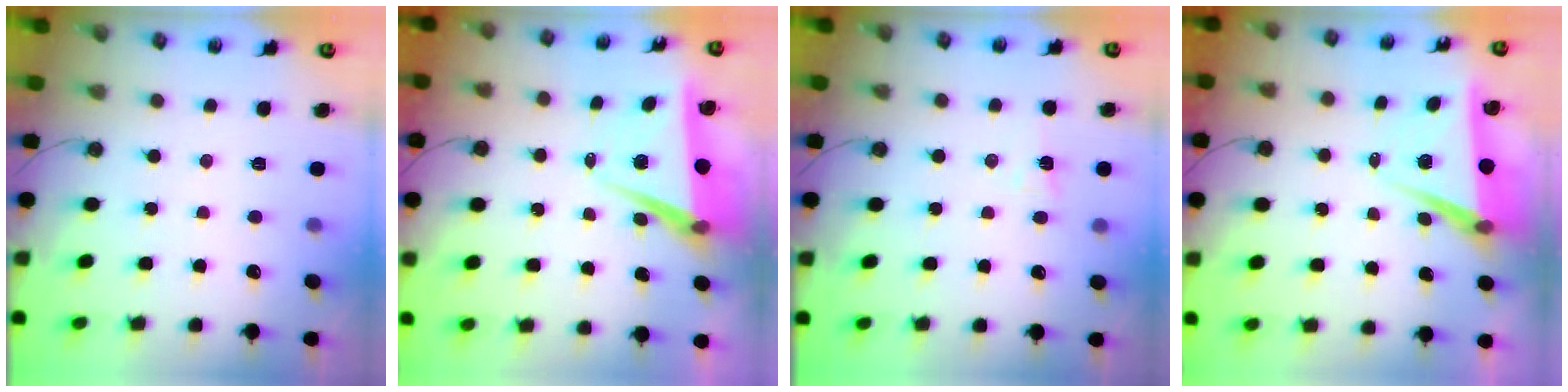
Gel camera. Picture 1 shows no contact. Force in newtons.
{"total": 7.0, "press": 5.4, "slide": 4.4}
{"total": 5.9, "press": 5.8, "slide": 1.2}
{"total": 6.1, "press": 4.4, "slide": 4.2}